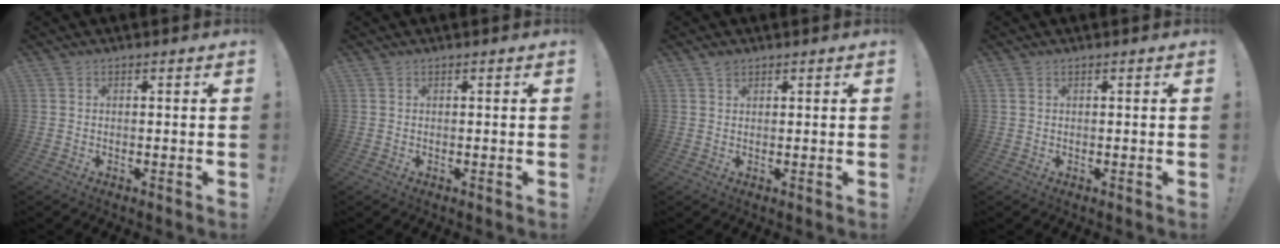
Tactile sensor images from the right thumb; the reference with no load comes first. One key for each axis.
{"total": 0.0}
{"total": 1.6, "fx": 1.3, "fy": 0.8, "fz": 0.4, "tx": -0.002, "ty": -0.003, "tz": 0.024}
{"total": 0.8, "fx": 0.5, "fy": 0.4, "fz": 0.5, "tx": -0.016, "ty": 0.004, "tz": 0.010}